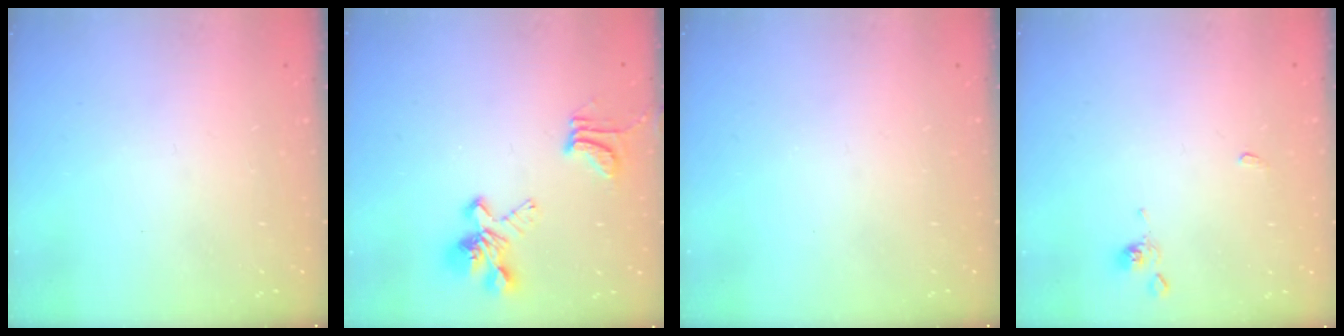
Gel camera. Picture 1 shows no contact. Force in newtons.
{"total": 5.8, "press": 5.6, "slide": 1.7}
{"total": 0.0}
{"total": 0.0}